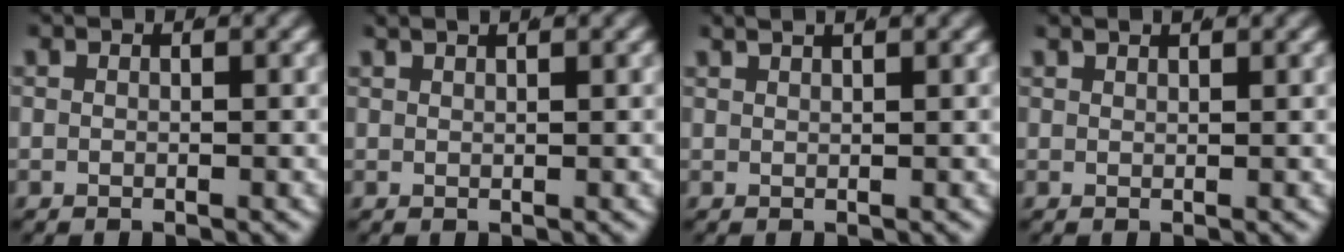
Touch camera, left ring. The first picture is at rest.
{"total": 1.8, "force": [1.6, -0.1, 0.8], "torque": [-0.005, 0.007, 0.027]}
{"total": 2.3, "force": [2.0, 0.0, 1.1], "torque": [-0.008, 0.008, 0.034]}
{"total": 1.6, "force": [1.5, -0.3, 0.4], "torque": [-0.001, 0.002, 0.027]}